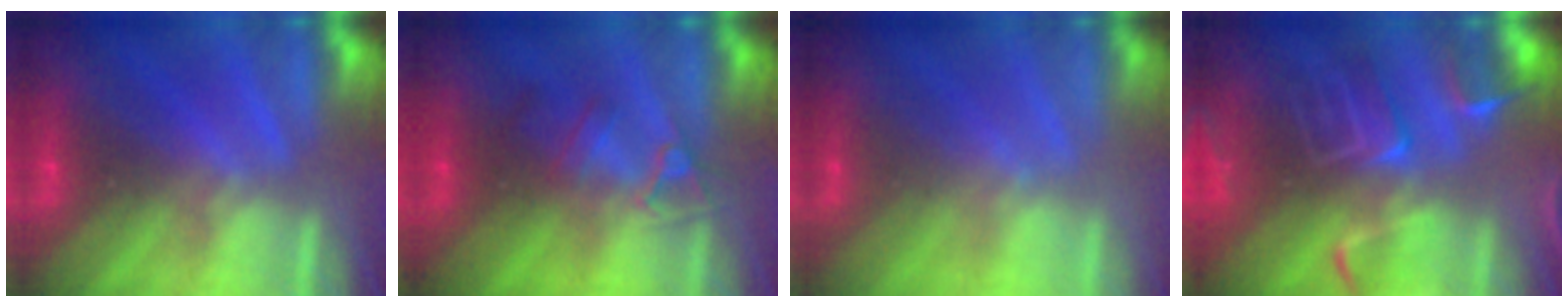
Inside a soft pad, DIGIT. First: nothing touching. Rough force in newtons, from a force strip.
{"total": 2.4}
{"total": 1.8}
{"total": 9.2}